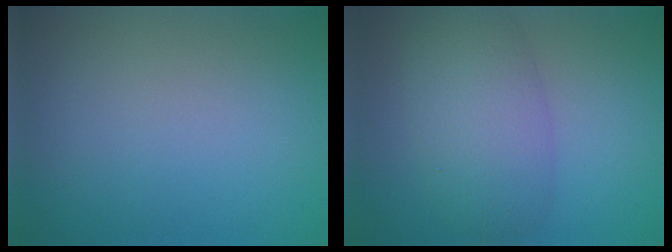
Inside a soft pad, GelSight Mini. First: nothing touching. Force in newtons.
{"total": 5.9, "press": 5.9, "slide": 0.1}